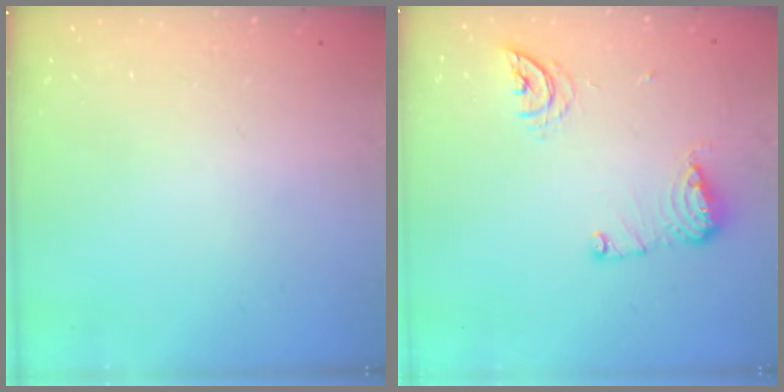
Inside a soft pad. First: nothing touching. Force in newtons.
{"total": 10.0, "press": 10.0, "slide": 0.8}